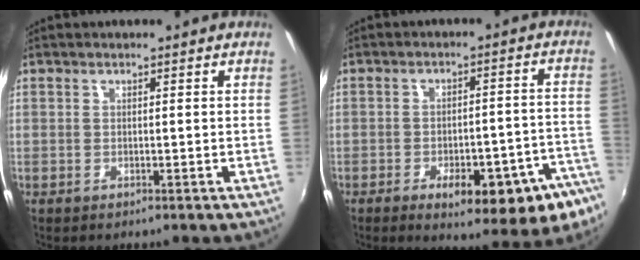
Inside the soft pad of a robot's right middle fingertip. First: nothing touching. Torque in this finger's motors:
{"motor_torque": [1.34, -0.80, 0.29, 0.13]}